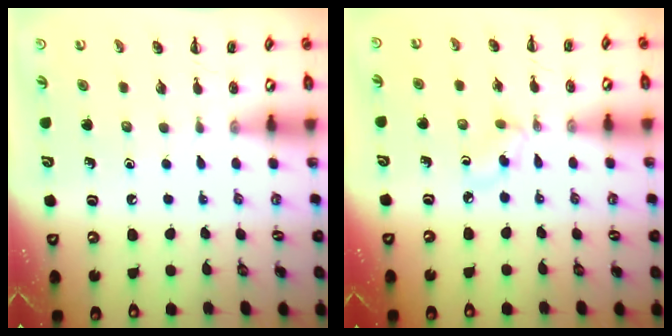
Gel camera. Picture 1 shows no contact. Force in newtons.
{"total": 2.8, "press": 2.6, "slide": 1.1}